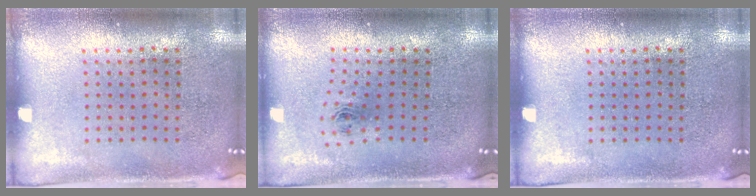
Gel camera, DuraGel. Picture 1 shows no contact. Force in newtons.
{"total": 0.9, "press": 0.3, "slide": 0.8}
{"total": 0.0}